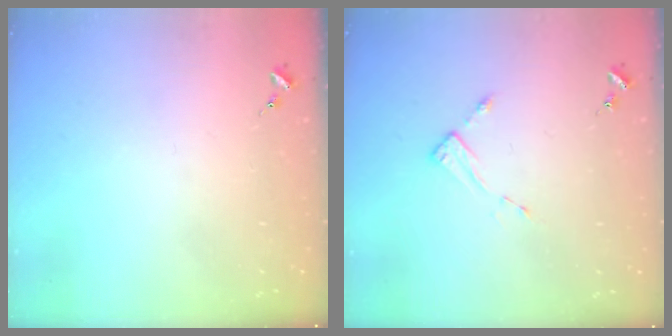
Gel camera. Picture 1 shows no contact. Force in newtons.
{"total": 2.8, "press": 2.7, "slide": 0.3}